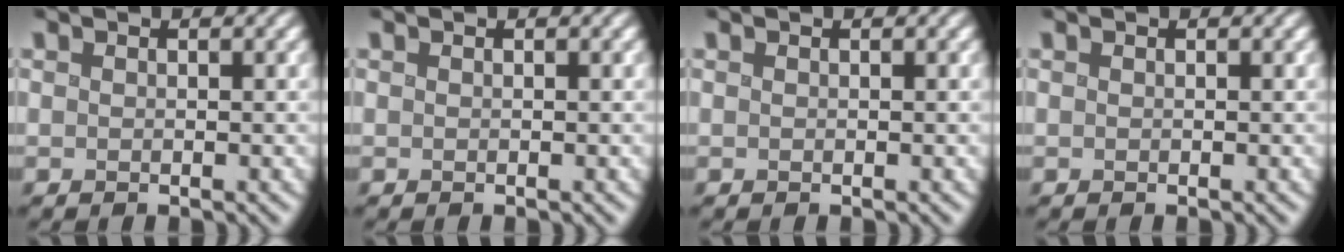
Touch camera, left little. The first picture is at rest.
{"total": 0.0}
{"total": 0.0}
{"total": 0.0}